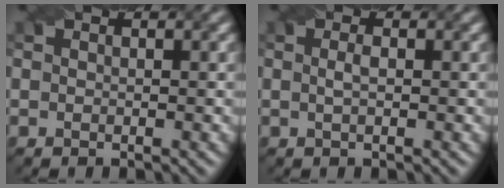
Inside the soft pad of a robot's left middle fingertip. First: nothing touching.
{"total": 1.1, "force": [0.0, 0.3, 1.0], "torque": [-0.024, 0.003, 0.001]}